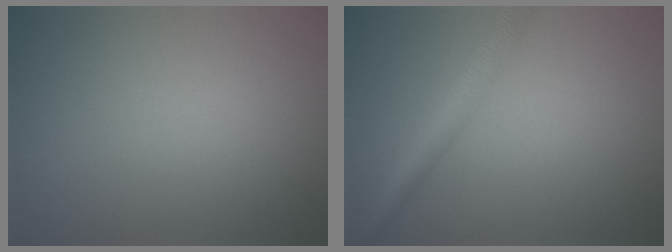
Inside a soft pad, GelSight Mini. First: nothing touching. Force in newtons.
{"total": 3.3, "press": 3.3, "slide": 0.1}